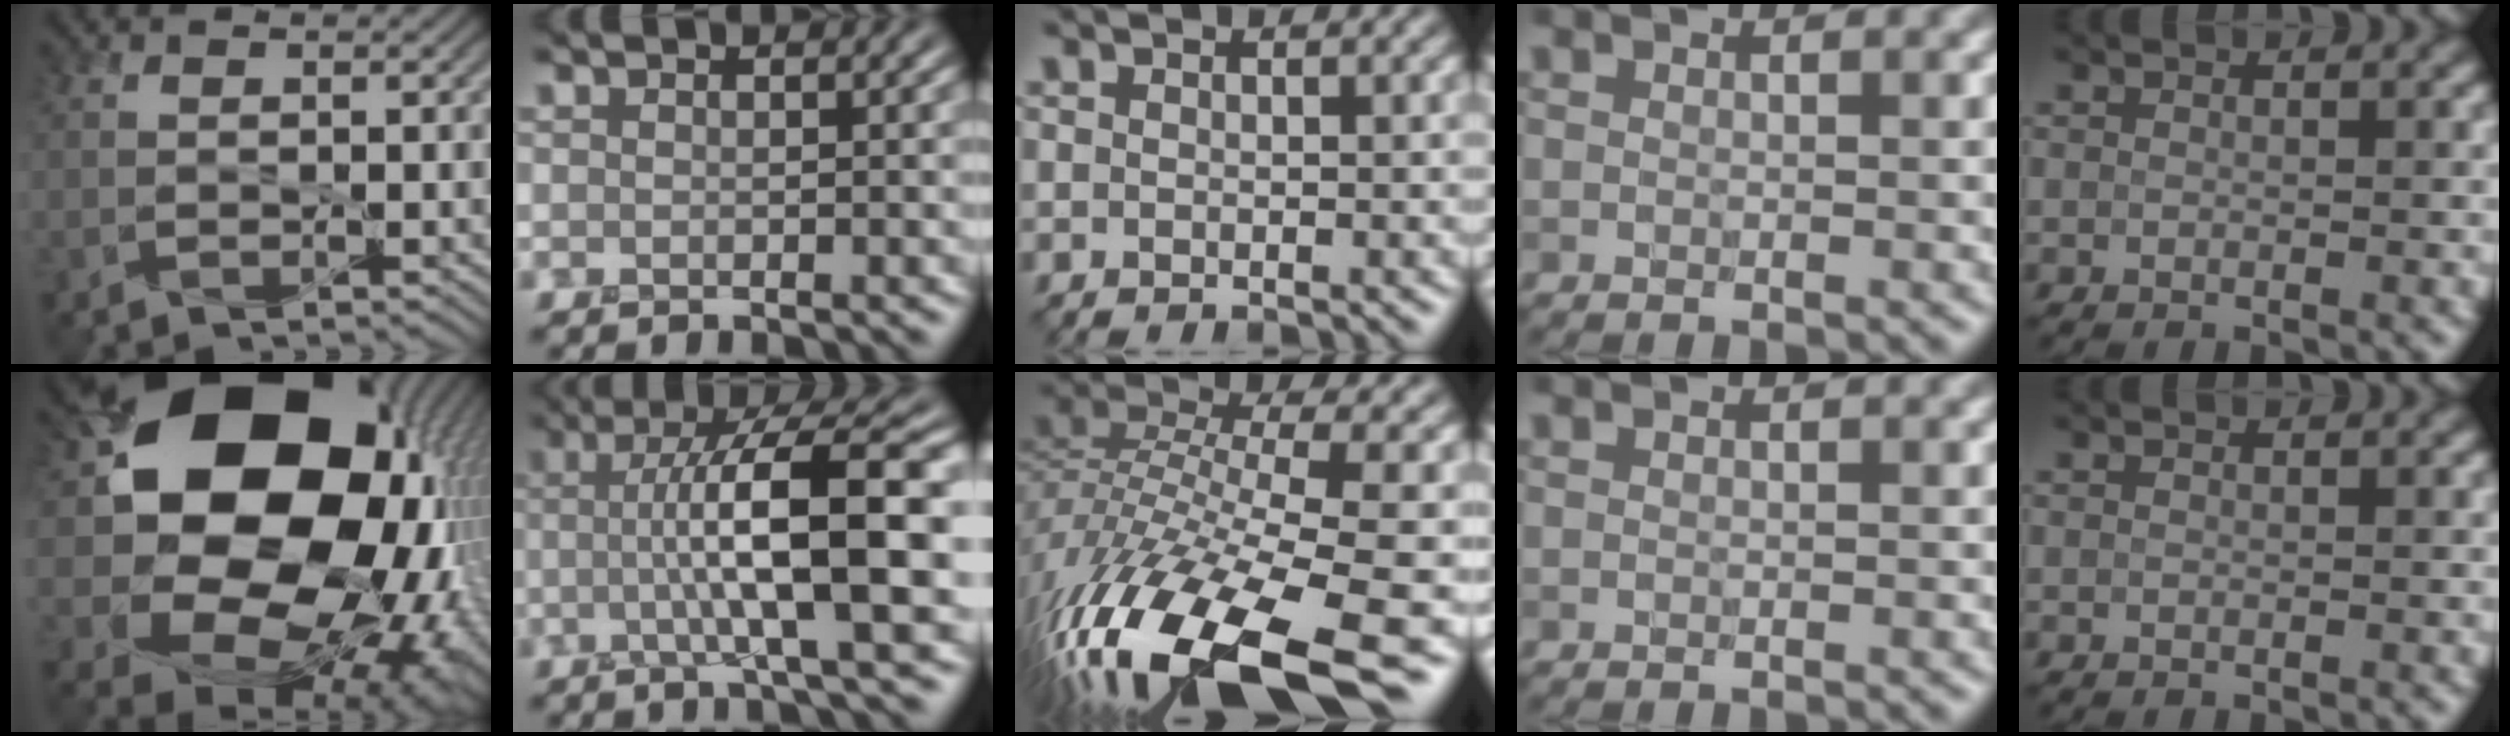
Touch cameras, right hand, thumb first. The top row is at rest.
{"thumb": {"total": 22.4, "force": [3.8, 17.3, 13.7], "torque": [-0.281, -0.063, 0.116]}, "index": {"total": 10.4, "force": [-0.2, 1.8, 10.2], "torque": [-0.140, 0.014, -0.010]}, "middle": {"total": 16.2, "force": [-9.8, 4.6, 12.1], "torque": [-0.263, -0.005, -0.167]}}